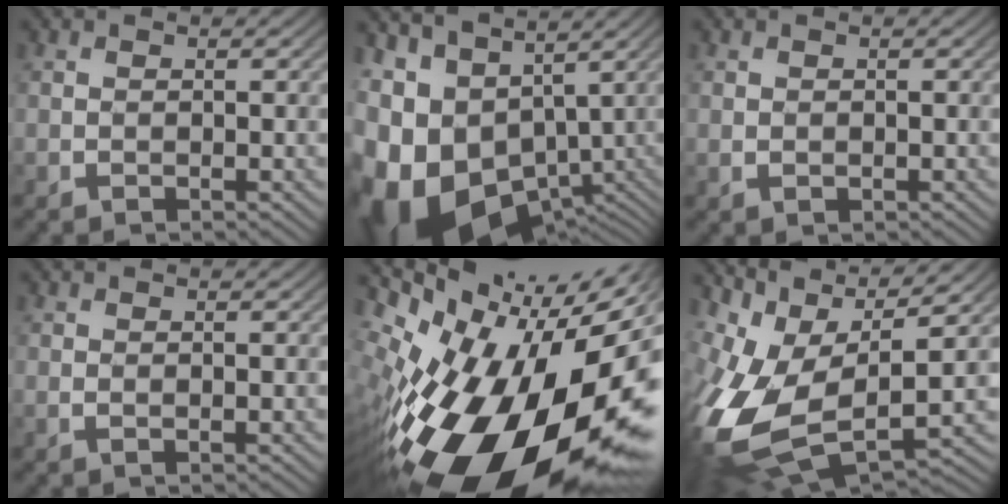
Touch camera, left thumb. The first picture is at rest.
{"total": 14.7, "force": [-4.1, 10.3, 9.6], "torque": [-0.188, -0.021, -0.048]}
{"total": 0.0}
{"total": 0.0}
{"total": 19.6, "force": [-7.1, 7.8, 16.5], "torque": [-0.293, -0.052, -0.121]}
{"total": 14.0, "force": [-1.5, 7.1, 12.0], "torque": [-0.267, -0.014, -0.019]}